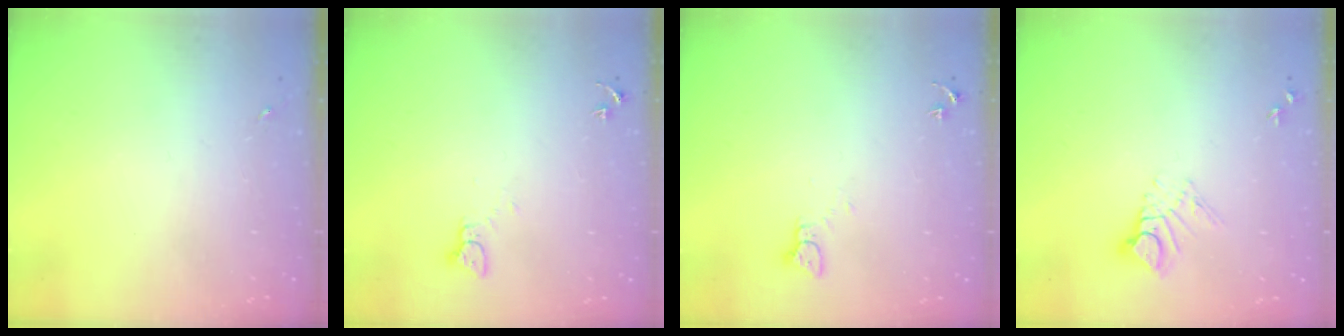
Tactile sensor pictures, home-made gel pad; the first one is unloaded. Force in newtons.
{"total": 2.2, "press": 2.2, "slide": 0.2}
{"total": 2.2, "press": 2.2, "slide": 0.2}
{"total": 7.9, "press": 7.8, "slide": 0.7}